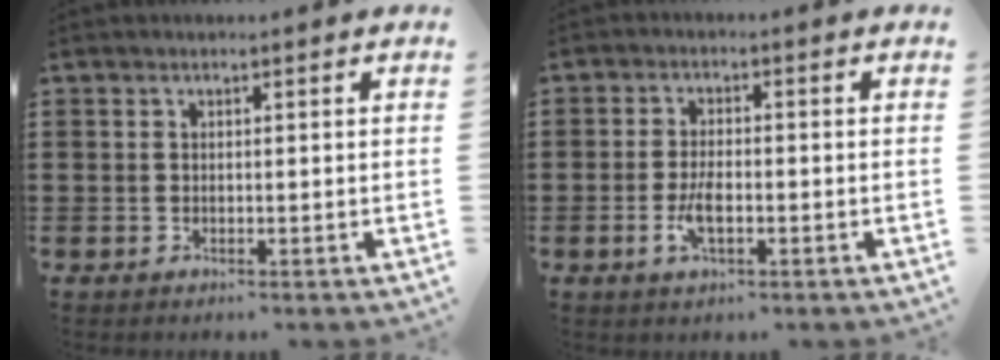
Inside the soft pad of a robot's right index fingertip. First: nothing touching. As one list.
[{"total": 4.1, "force": [-1.2, 1.6, 3.5], "torque": [-0.075, 0.000, -0.025]}]